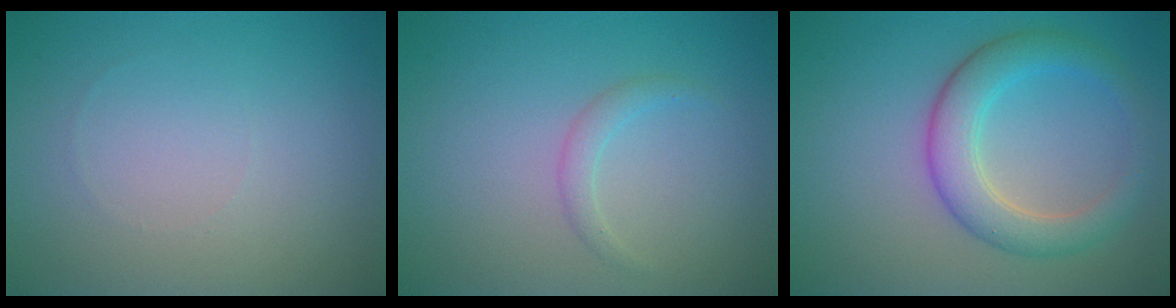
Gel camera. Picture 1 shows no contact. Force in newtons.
{"total": 1.2, "press": 1.2, "slide": 0.0}
{"total": 4.5, "press": 4.5, "slide": 0.1}